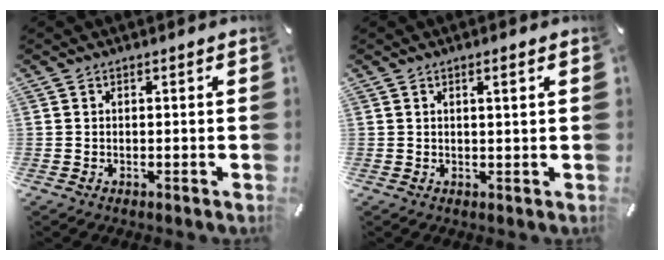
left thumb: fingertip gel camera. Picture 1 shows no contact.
{"total": 1.7, "force": [0.6, 0.1, 1.6], "torque": [-0.031, -0.001, 0.010]}